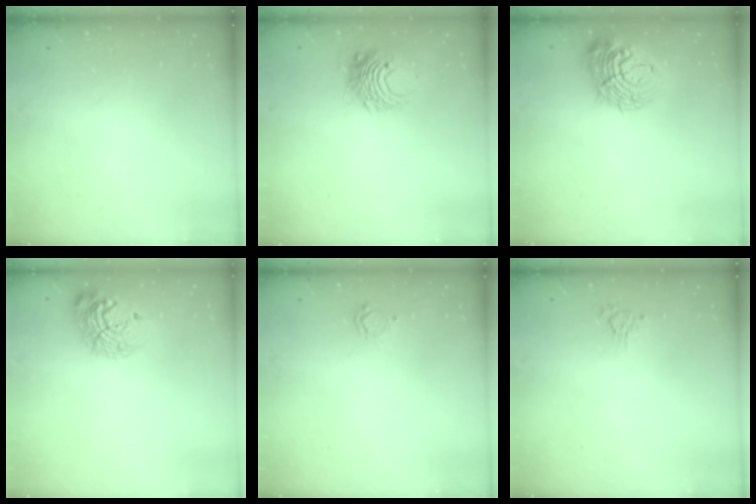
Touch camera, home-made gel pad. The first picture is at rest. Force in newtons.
{"total": 8.3, "press": 8.2, "slide": 0.3}
{"total": 14.8, "press": 14.7, "slide": 1.5}
{"total": 14.2, "press": 14.2, "slide": 0.8}
{"total": 4.2, "press": 4.2, "slide": 0.2}
{"total": 2.5, "press": 2.5, "slide": 0.3}